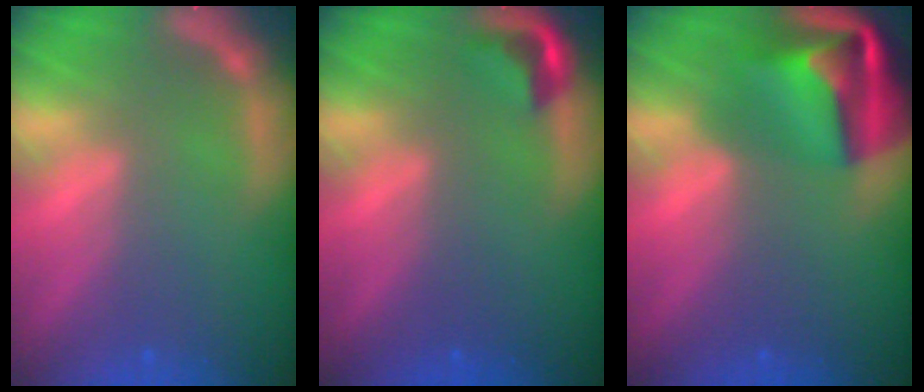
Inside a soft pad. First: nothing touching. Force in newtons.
{"total": 2.4}
{"total": 9.5}